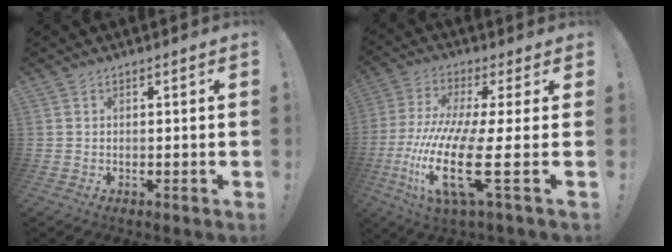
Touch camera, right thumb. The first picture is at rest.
{"total": 19.9, "force": [-5.4, 4.2, 18.8], "torque": [-0.385, -0.003, -0.092]}